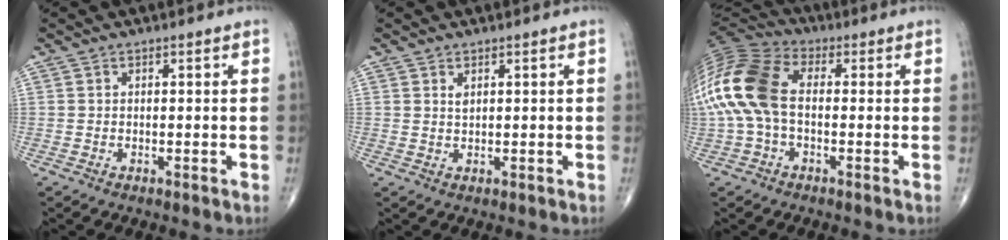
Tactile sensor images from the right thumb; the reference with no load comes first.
{"total": 1.1, "force": [0.7, 0.4, 0.7], "torque": [-0.011, -0.003, 0.014]}
{"total": 18.0, "force": [0.0, 10.9, 14.3], "torque": [-0.334, 0.029, -0.008]}